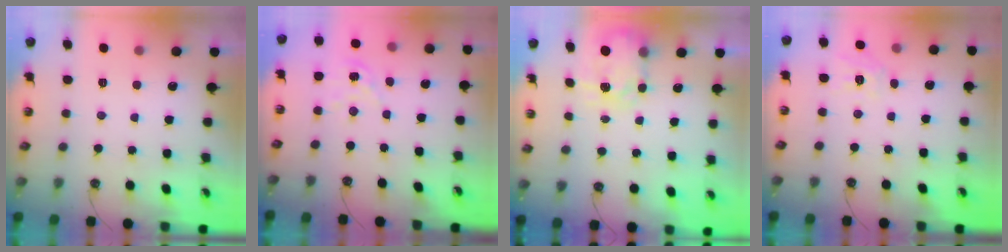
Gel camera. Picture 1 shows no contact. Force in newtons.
{"total": 2.9, "press": 2.9, "slide": 0.3}
{"total": 5.1, "press": 5.1, "slide": 0.4}
{"total": 9.5, "press": 9.4, "slide": 0.9}